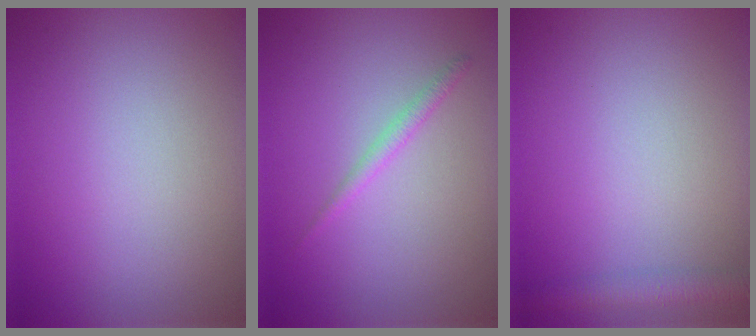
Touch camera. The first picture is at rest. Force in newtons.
{"total": 1.1, "press": 1.1, "slide": 0.1}
{"total": 2.6, "press": 2.6, "slide": 0.1}